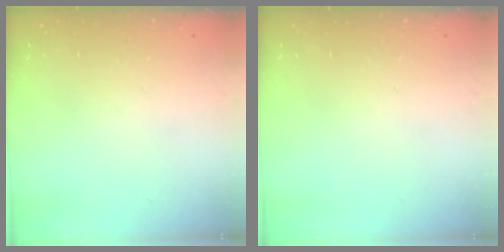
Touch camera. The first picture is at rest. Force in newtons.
{"total": 0.0}